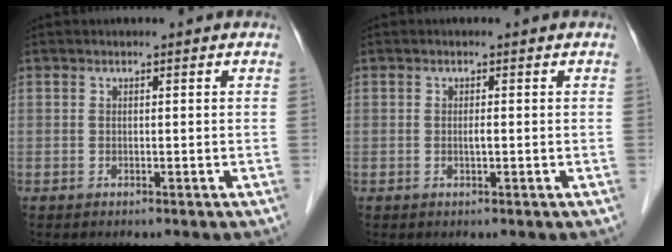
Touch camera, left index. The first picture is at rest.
{"total": 0.7, "force": [-0.1, 0.1, 0.7], "torque": [-0.016, -0.001, -0.001]}